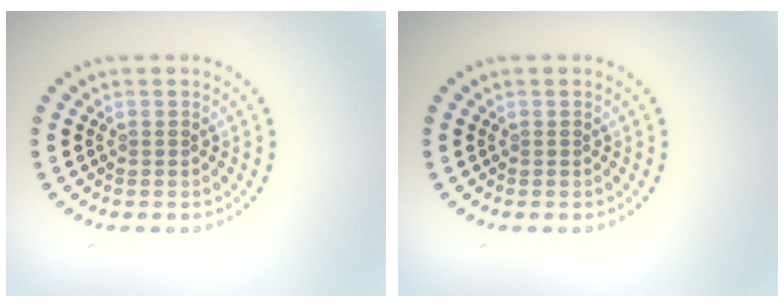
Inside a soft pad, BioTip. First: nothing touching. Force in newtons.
{"total": 0.0}